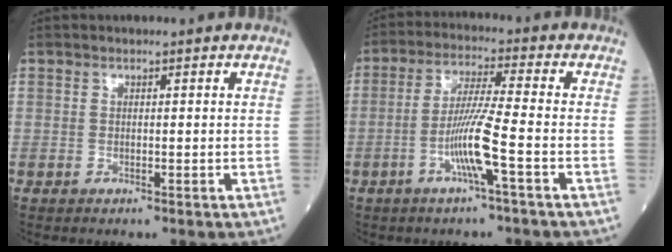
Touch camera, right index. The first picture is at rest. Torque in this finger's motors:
{"motor_torque": [1.30, -0.67, 0.87, 0.21]}